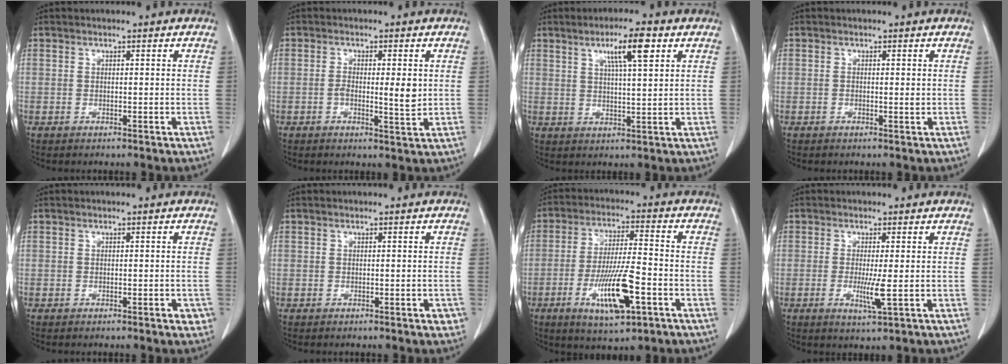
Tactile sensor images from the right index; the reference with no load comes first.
{"total": 4.5, "force": [0.1, 1.0, 4.4], "torque": [-0.070, -0.002, 0.003]}
{"total": 7.0, "force": [3.4, 0.6, 6.1], "torque": [-0.108, 0.006, 0.057]}
{"total": 0.7, "force": [0.1, 0.2, 0.7], "torque": [-0.006, 0.001, 0.003]}
{"total": 1.6, "force": [-0.7, 0.6, 1.2], "torque": [-0.011, 0.001, -0.008]}
{"total": 1.2, "force": [-0.6, 0.4, 1.0], "torque": [-0.008, 0.000, -0.006]}
{"total": 11.8, "force": [-4.5, 2.1, 10.7], "torque": [-0.198, -0.009, -0.072]}
{"total": 3.8, "force": [-0.5, -0.1, 3.7], "torque": [-0.070, -0.009, -0.005]}